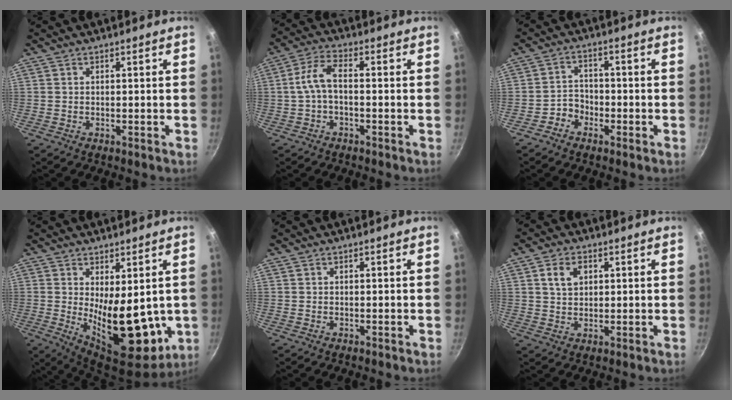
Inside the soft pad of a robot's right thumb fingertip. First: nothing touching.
{"total": 5.7, "force": [-1.0, 2.8, 4.9], "torque": [-0.106, 0.029, -0.027]}
{"total": 3.7, "force": [-2.3, 2.8, 0.9], "torque": [0.004, 0.026, -0.043]}
{"total": 15.9, "force": [-0.2, 7.6, 14.0], "torque": [-0.178, -0.039, 0.019]}
{"total": 0.0}
{"total": 4.9, "force": [1.7, 3.4, 3.0], "torque": [-0.040, -0.002, 0.032]}